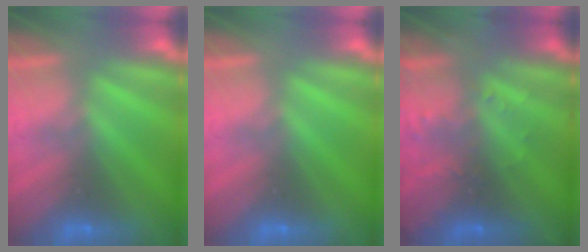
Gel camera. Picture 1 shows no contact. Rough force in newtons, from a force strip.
{"total": 0.0}
{"total": 2.9}